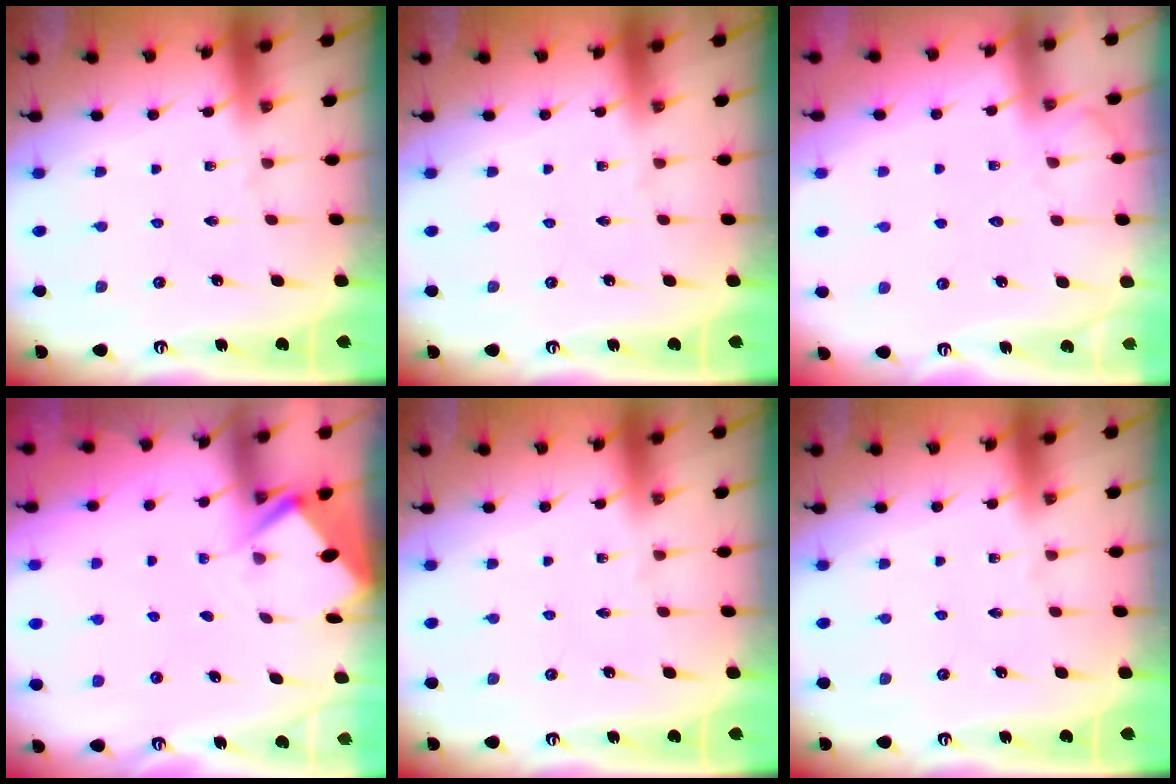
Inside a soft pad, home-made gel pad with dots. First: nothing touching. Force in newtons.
{"total": 0.0}
{"total": 5.5, "press": 5.5, "slide": 0.6}
{"total": 2.7, "press": 2.7, "slide": 0.3}
{"total": 0.0}
{"total": 0.0}